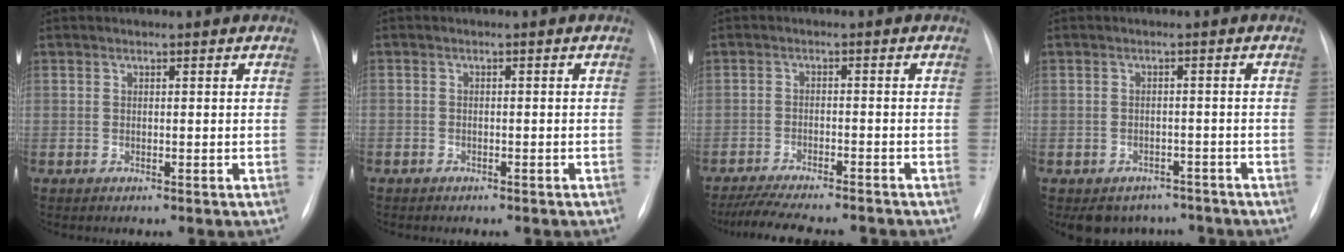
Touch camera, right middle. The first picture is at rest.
{"total": 1.7, "force": [-1.3, 0.9, 0.5], "torque": [-0.009, 0.002, -0.014]}
{"total": 12.9, "force": [-11.5, 2.0, 5.5], "torque": [-0.088, -0.010, -0.163]}
{"total": 6.4, "force": [-5.4, 3.6, 0.5], "torque": [0.009, 0.014, -0.066]}